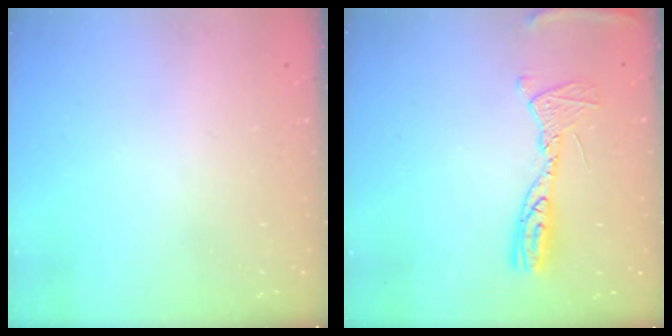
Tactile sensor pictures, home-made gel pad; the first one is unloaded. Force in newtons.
{"total": 12.0, "press": 11.9, "slide": 1.1}